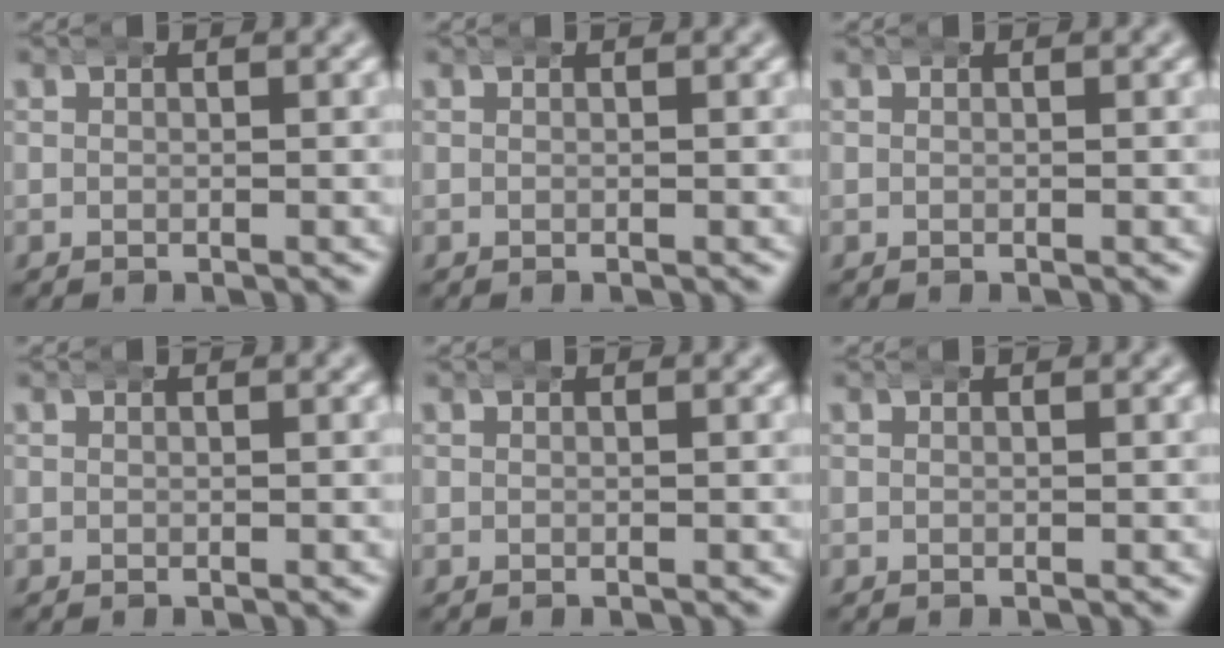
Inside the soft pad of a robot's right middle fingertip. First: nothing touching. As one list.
[{"total": 0.0}, {"total": 0.0}, {"total": 0.0}, {"total": 0.0}, {"total": 0.0}]